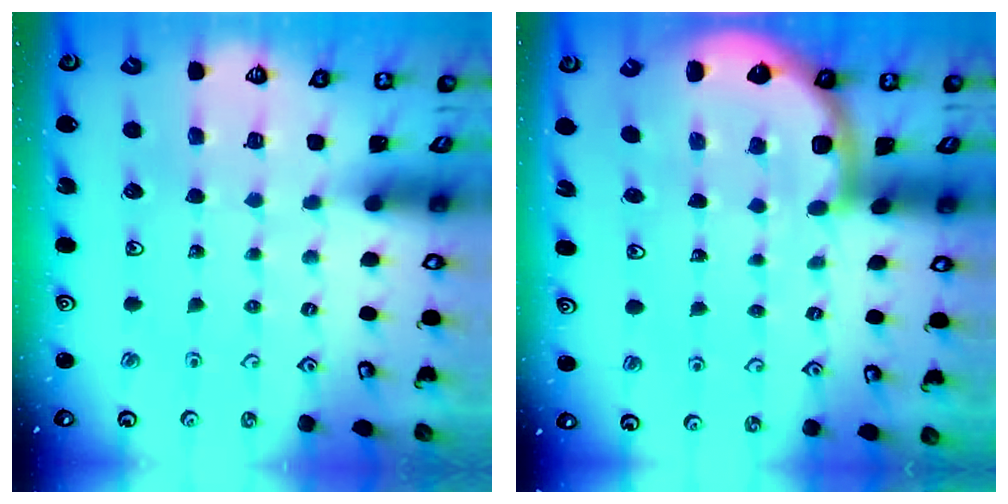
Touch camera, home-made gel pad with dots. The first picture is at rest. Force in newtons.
{"total": 6.5, "press": 6.1, "slide": 2.4}